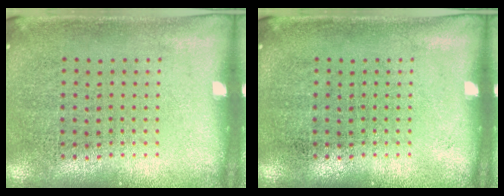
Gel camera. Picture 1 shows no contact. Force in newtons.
{"total": 0.0}